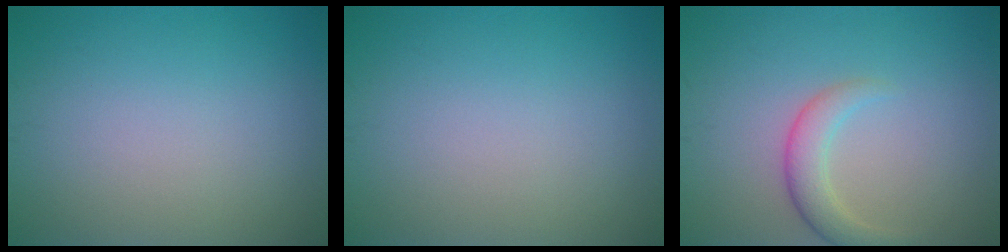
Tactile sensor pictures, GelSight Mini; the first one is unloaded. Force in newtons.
{"total": 0.0}
{"total": 2.7, "press": 2.7, "slide": 0.2}